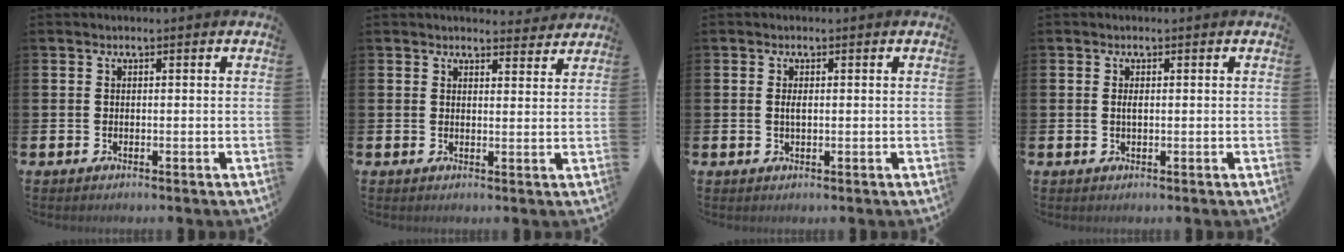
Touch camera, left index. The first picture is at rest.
{"total": 3.0, "force": [3.0, 0.5, 0.1], "torque": [0.009, -0.021, 0.050]}
{"total": 1.3, "force": [0.1, 0.4, 1.2], "torque": [-0.023, 0.004, 0.000]}
{"total": 0.9, "force": [0.1, 0.3, 0.9], "torque": [-0.016, 0.002, 0.001]}